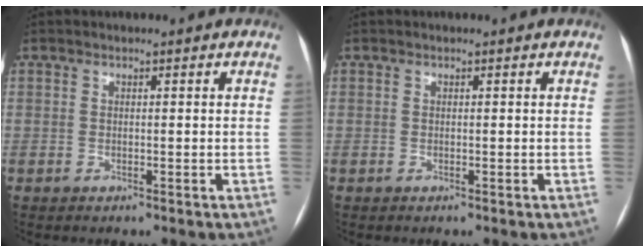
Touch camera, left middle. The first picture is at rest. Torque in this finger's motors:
{"motor_torque": [-0.01, 0.01, 0.00, 0.00]}